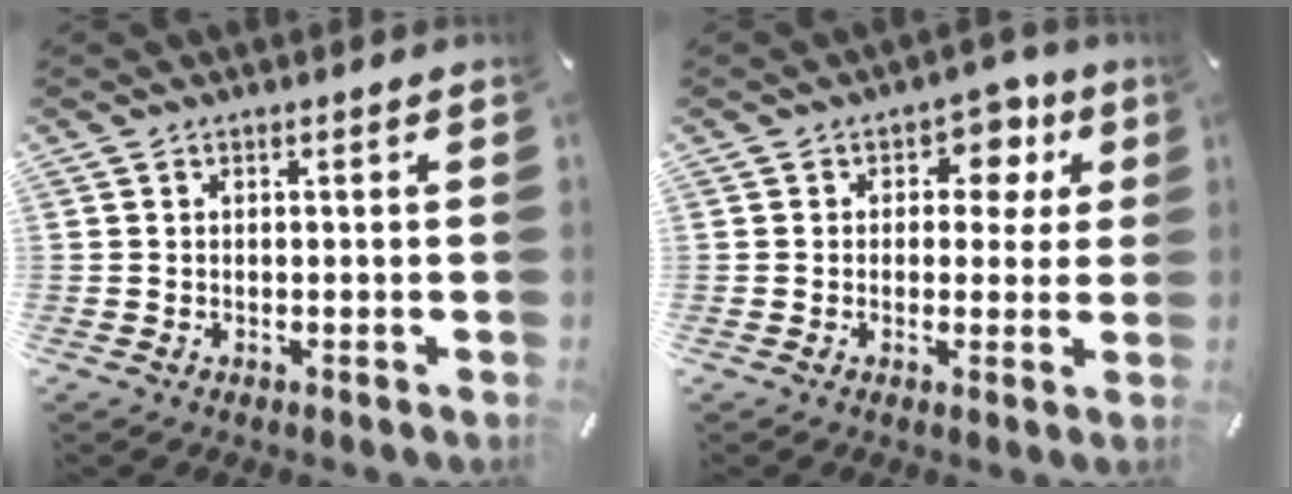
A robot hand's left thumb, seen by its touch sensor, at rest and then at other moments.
{"total": 7.4, "force": [3.0, 5.5, 4.0], "torque": [-0.040, -0.012, 0.044]}